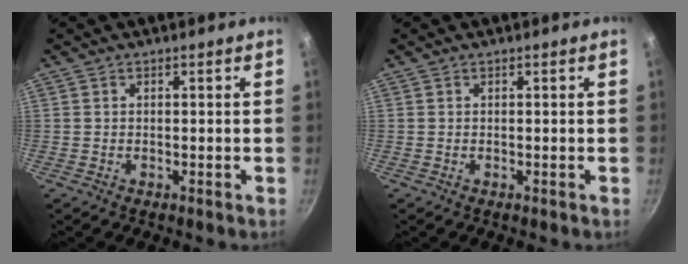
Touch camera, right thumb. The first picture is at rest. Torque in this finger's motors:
{"motor_torque": [-0.16, -0.16, 0.00, 0.00, 0.00]}